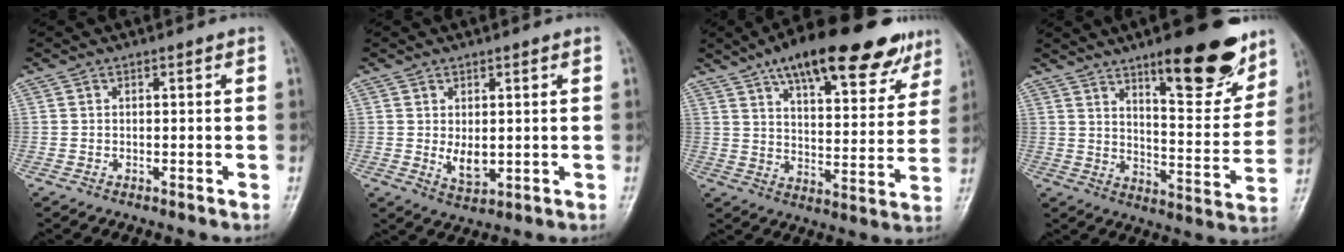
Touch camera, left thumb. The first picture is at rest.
{"total": 4.7, "force": [0.5, 2.5, 4.0], "torque": [-0.057, -0.013, 0.018]}
{"total": 23.8, "force": [15.4, 8.7, 16.0], "torque": [-0.198, -0.025, 0.225]}
{"total": 18.4, "force": [11.8, 5.4, 13.0], "torque": [-0.137, -0.073, 0.179]}